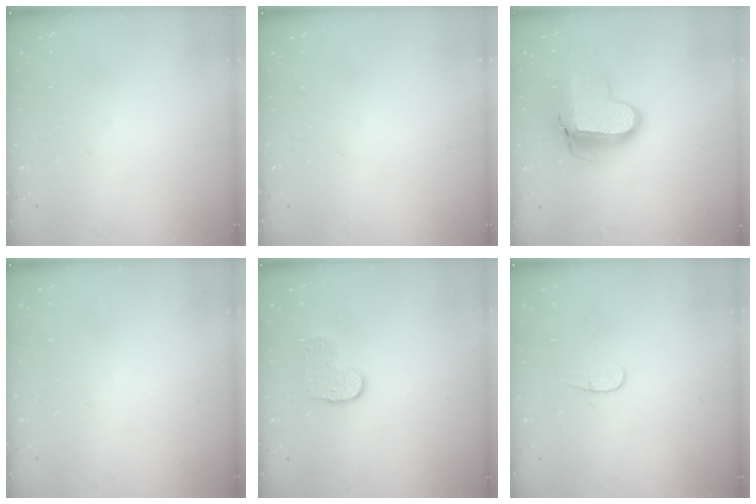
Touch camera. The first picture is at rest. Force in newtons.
{"total": 0.0}
{"total": 13.3, "press": 13.3, "slide": 1.0}
{"total": 0.5, "press": 0.5, "slide": 0.1}
{"total": 7.3, "press": 7.3, "slide": 0.2}
{"total": 3.7, "press": 3.6, "slide": 0.4}